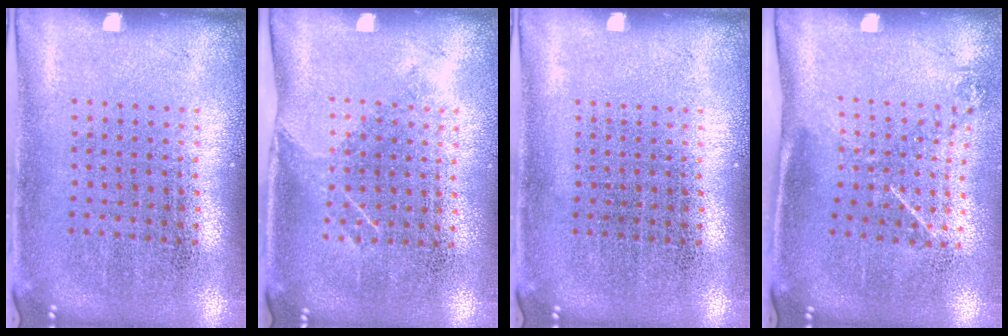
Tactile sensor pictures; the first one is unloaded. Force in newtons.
{"total": 1.1, "press": 0.8, "slide": 0.7}
{"total": 0.0}
{"total": 1.3, "press": 0.9, "slide": 0.9}